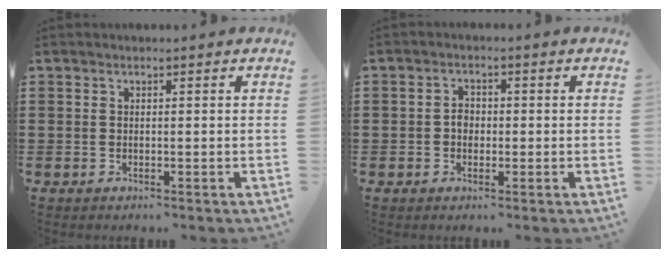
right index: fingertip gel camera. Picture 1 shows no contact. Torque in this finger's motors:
{"motor_torque": [0.43, -0.35, 0.14, 0.01]}